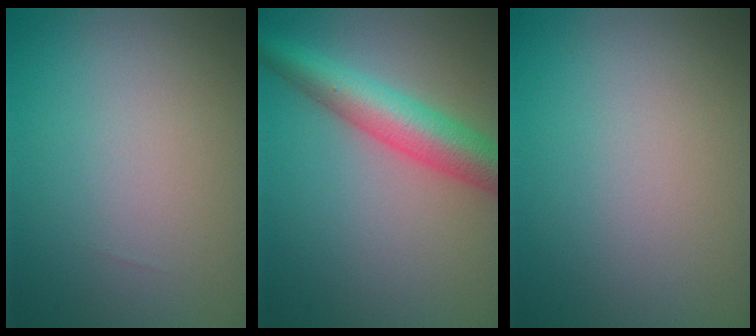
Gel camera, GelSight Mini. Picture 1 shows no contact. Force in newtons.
{"total": 6.0, "press": 6.0, "slide": 0.2}
{"total": 0.0}